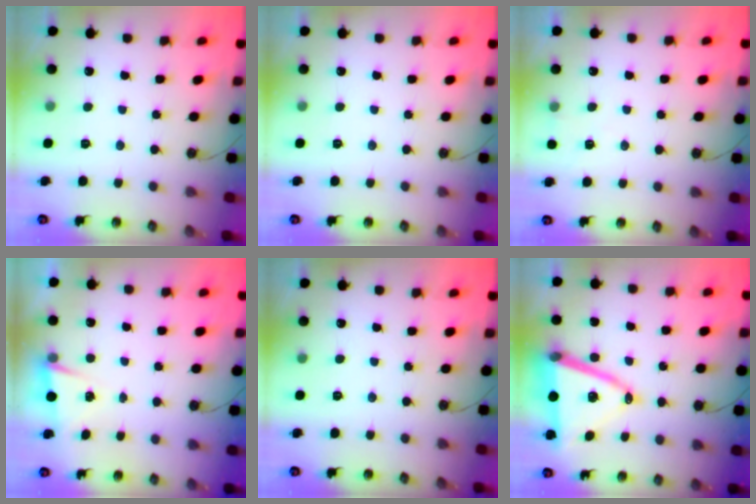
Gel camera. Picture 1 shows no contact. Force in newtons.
{"total": 0.0}
{"total": 4.0, "press": 3.4, "slide": 2.2}
{"total": 2.7, "press": 1.5, "slide": 2.2}
{"total": 0.0}
{"total": 15.5, "press": 14.9, "slide": 4.0}